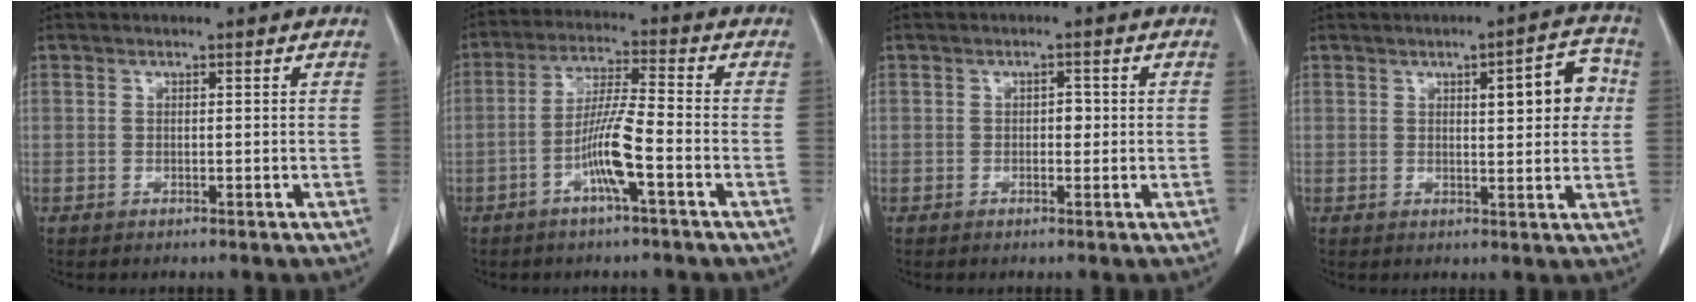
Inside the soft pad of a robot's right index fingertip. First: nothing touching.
{"total": 7.7, "force": [-3.0, 0.0, 7.1], "torque": [-0.143, 0.002, -0.059]}
{"total": 1.4, "force": [0.0, 0.9, 1.1], "torque": [-0.012, 0.004, -0.001]}
{"total": 7.4, "force": [1.7, 2.0, 6.9], "torque": [-0.085, 0.016, 0.021]}